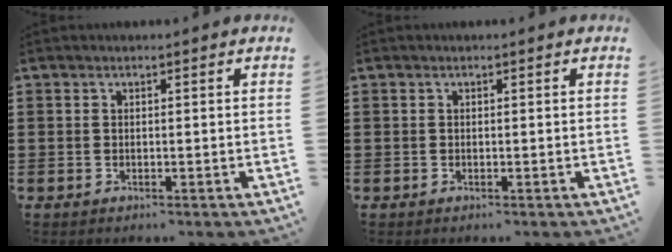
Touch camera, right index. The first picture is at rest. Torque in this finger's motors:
{"motor_torque": [0.15, 0.48, 0.00, 0.00]}